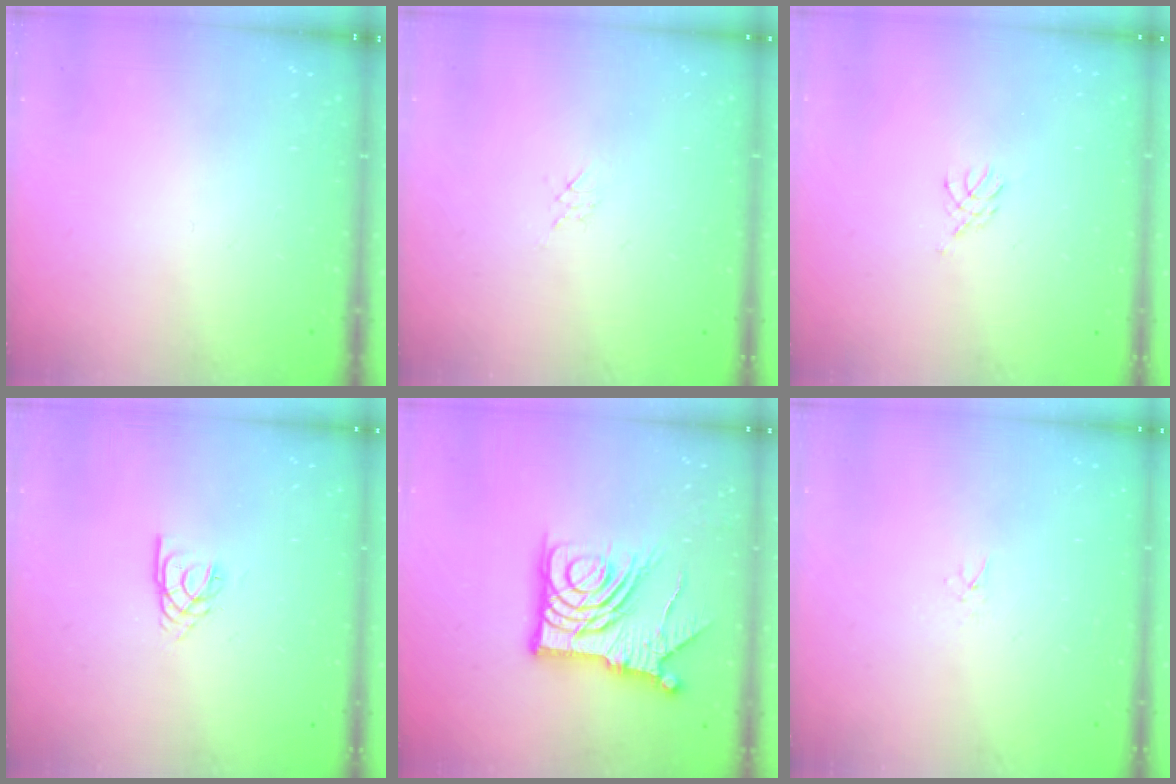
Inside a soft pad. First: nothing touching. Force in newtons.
{"total": 2.2, "press": 2.2, "slide": 0.4}
{"total": 3.8, "press": 3.8, "slide": 0.6}
{"total": 3.2, "press": 3.1, "slide": 0.4}
{"total": 15.4, "press": 15.3, "slide": 2.0}
{"total": 1.6, "press": 1.6, "slide": 0.2}